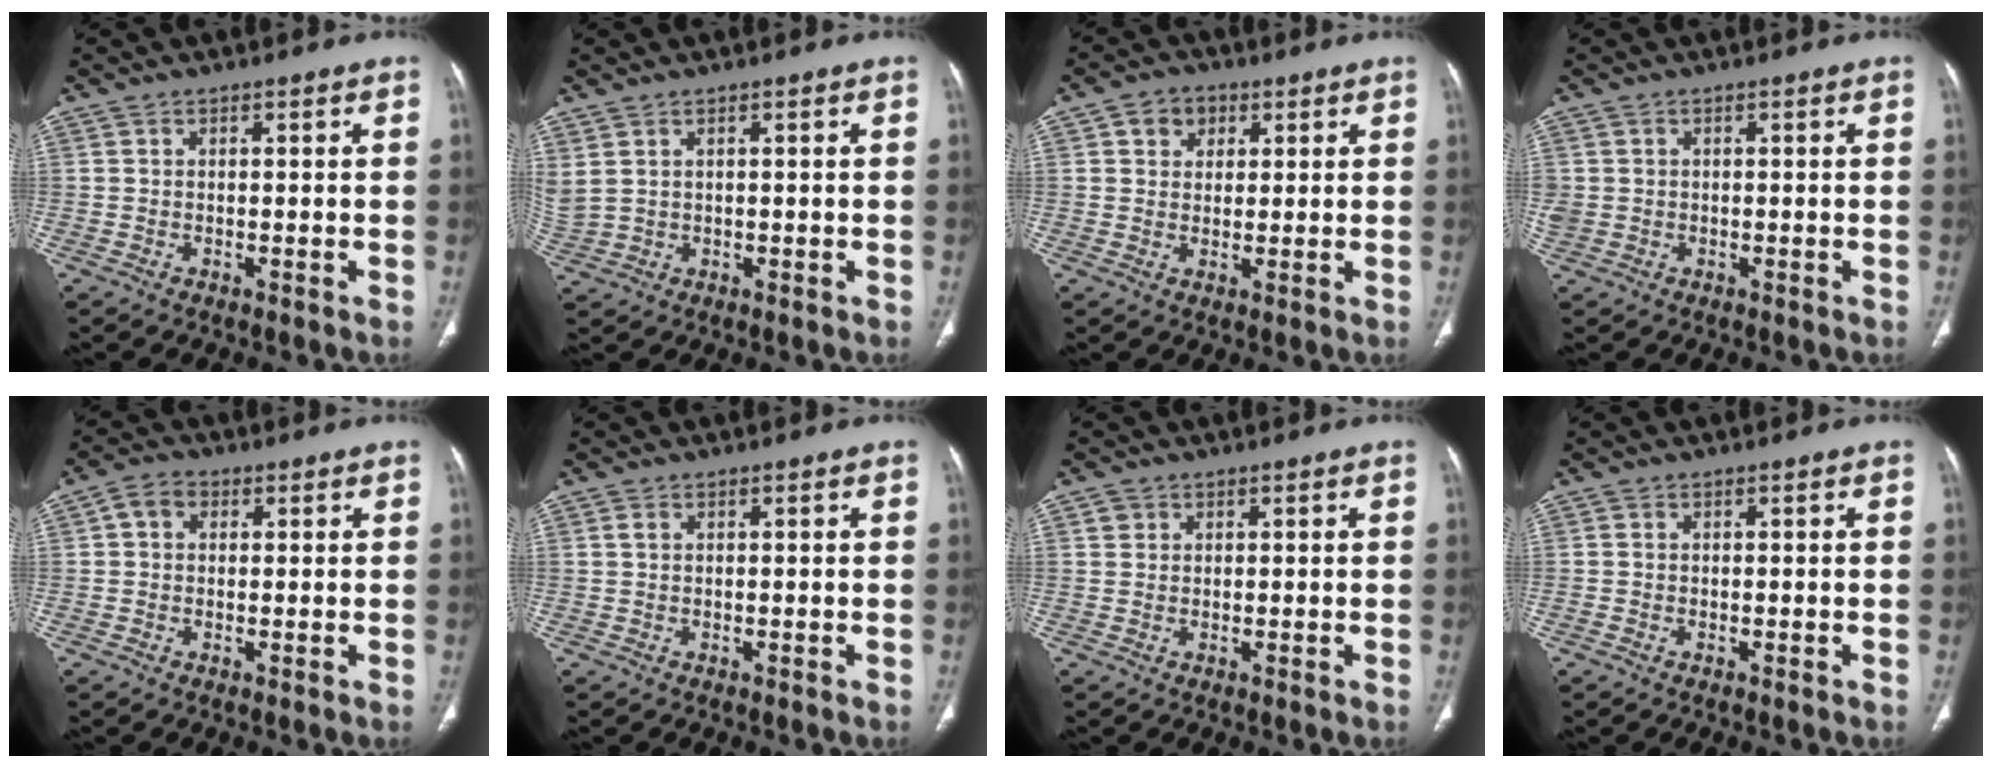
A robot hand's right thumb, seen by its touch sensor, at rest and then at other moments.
{"total": 4.2, "force": [1.7, 2.6, 2.9], "torque": [-0.080, 0.005, 0.047]}
{"total": 4.8, "force": [1.9, 3.9, 2.0], "torque": [-0.007, -0.004, 0.028]}
{"total": 2.7, "force": [0.0, 2.4, 1.3], "torque": [-0.040, 0.009, 0.009]}
{"total": 3.8, "force": [0.8, 3.0, 2.1], "torque": [-0.026, 0.011, 0.010]}
{"total": 0.7, "force": [0.2, 0.4, 0.4], "torque": [-0.007, 0.003, 0.005]}
{"total": 1.4, "force": [0.6, 1.3, 0.2], "torque": [0.008, -0.001, 0.006]}
{"total": 0.0}